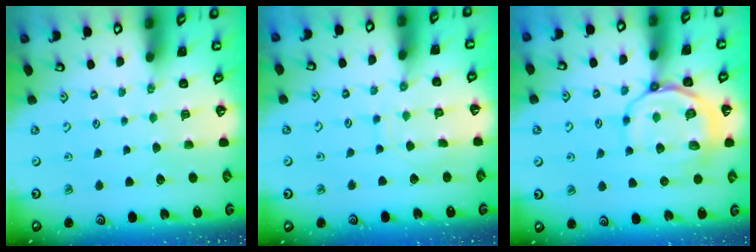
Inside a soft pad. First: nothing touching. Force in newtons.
{"total": 7.5, "press": 7.4, "slide": 0.6}
{"total": 11.9, "press": 11.7, "slide": 1.8}